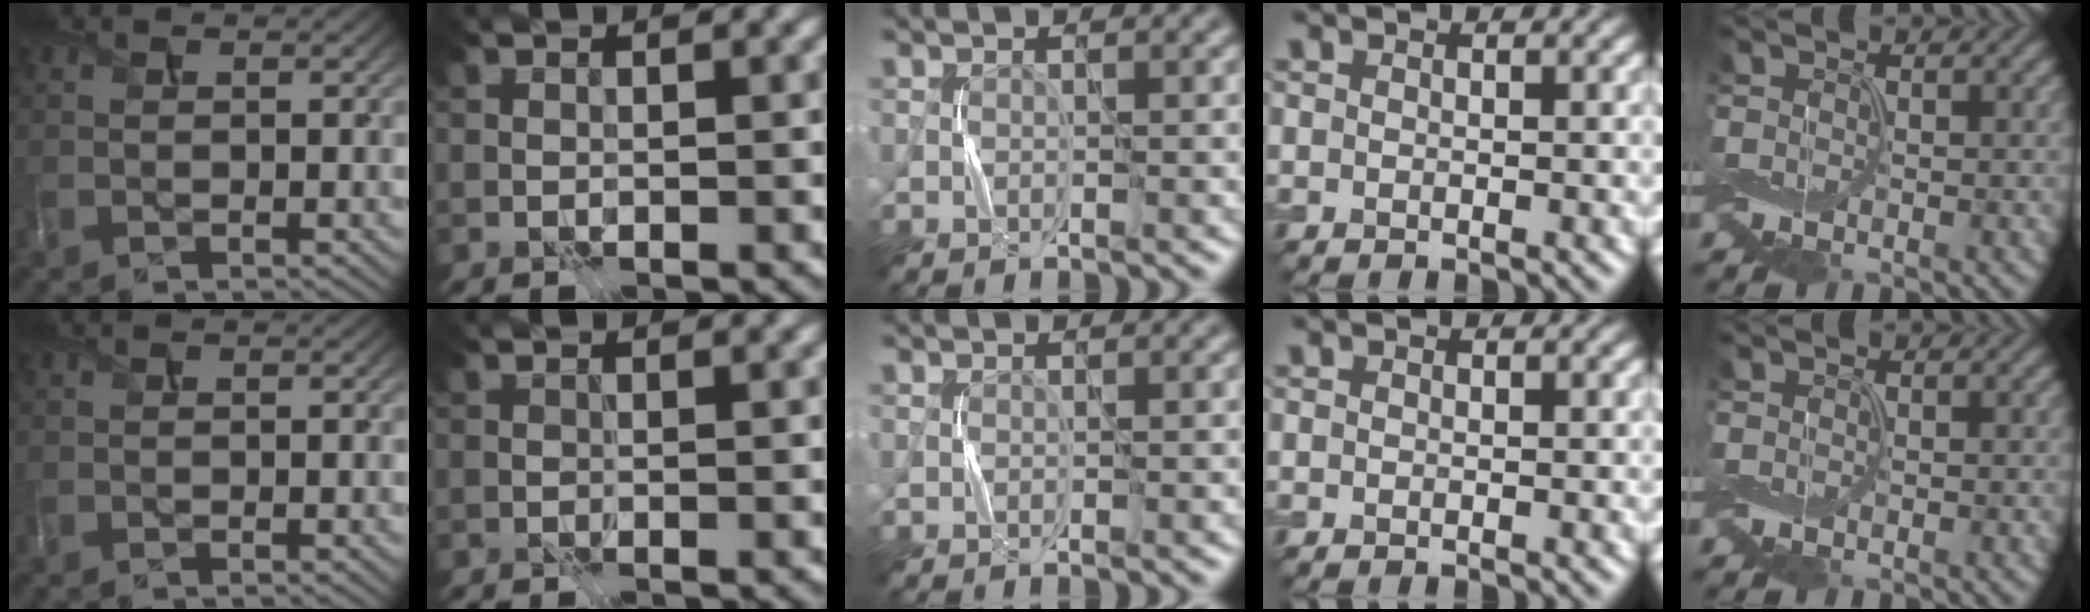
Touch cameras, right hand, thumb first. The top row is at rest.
{}